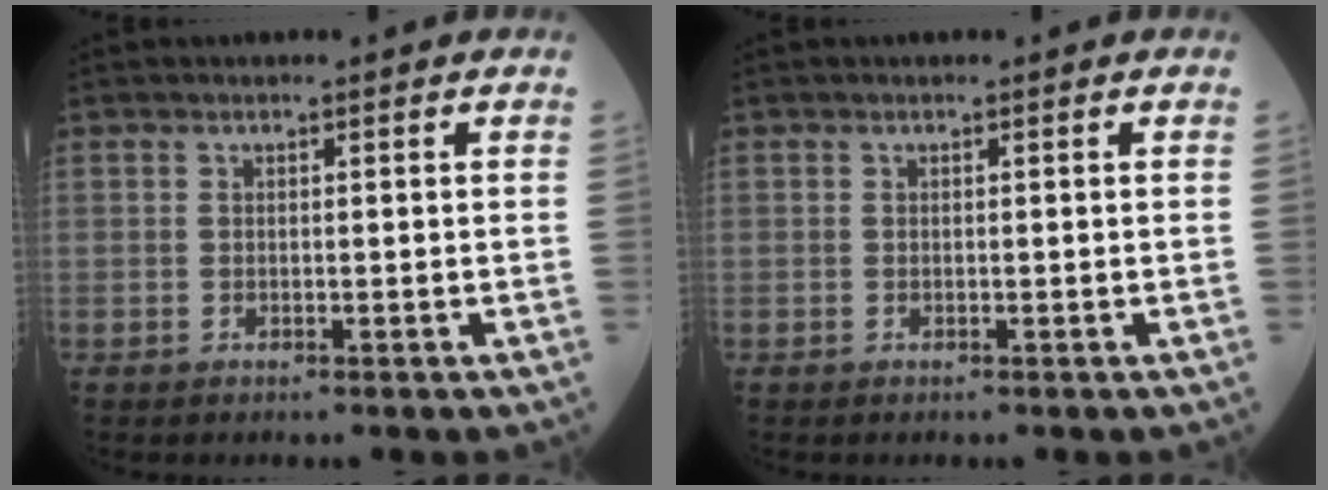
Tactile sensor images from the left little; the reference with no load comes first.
{"total": 0.0}